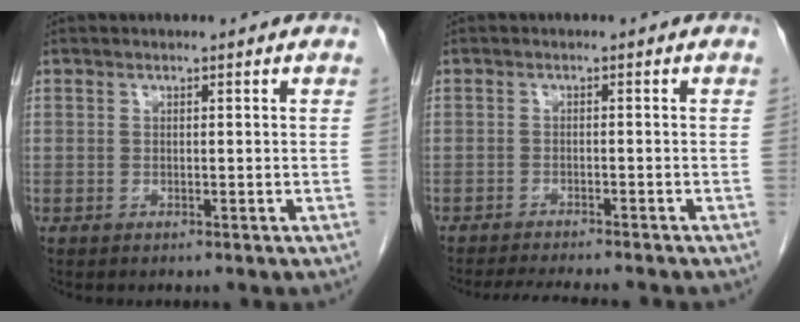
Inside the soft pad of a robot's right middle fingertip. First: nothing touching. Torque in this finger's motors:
{"motor_torque": [0.32, -0.31, 0.04, 0.02]}